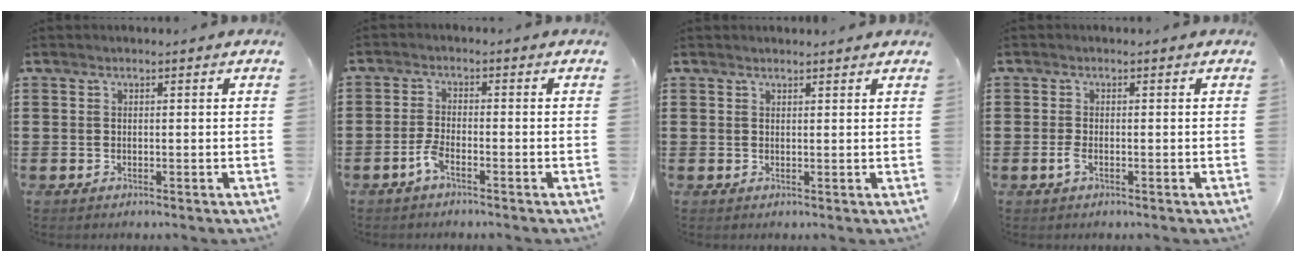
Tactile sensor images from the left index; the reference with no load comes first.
{"total": 2.9, "force": [-1.7, 0.5, 2.3], "torque": [-0.062, -0.003, -0.037]}
{"total": 1.1, "force": [1.1, 0.0, 0.2], "torque": [-0.006, -0.002, 0.021]}
{"total": 1.6, "force": [-0.6, 0.5, 1.4], "torque": [-0.041, -0.007, -0.014]}